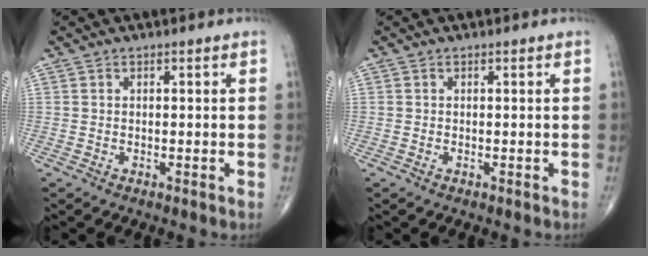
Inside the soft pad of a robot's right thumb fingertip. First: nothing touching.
{"total": 0.0}